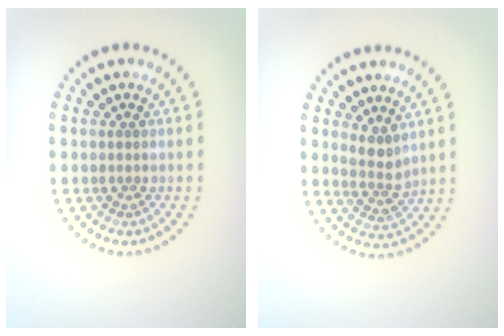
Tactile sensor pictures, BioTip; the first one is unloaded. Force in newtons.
{"total": 2.1, "press": 1.7, "slide": 1.2}